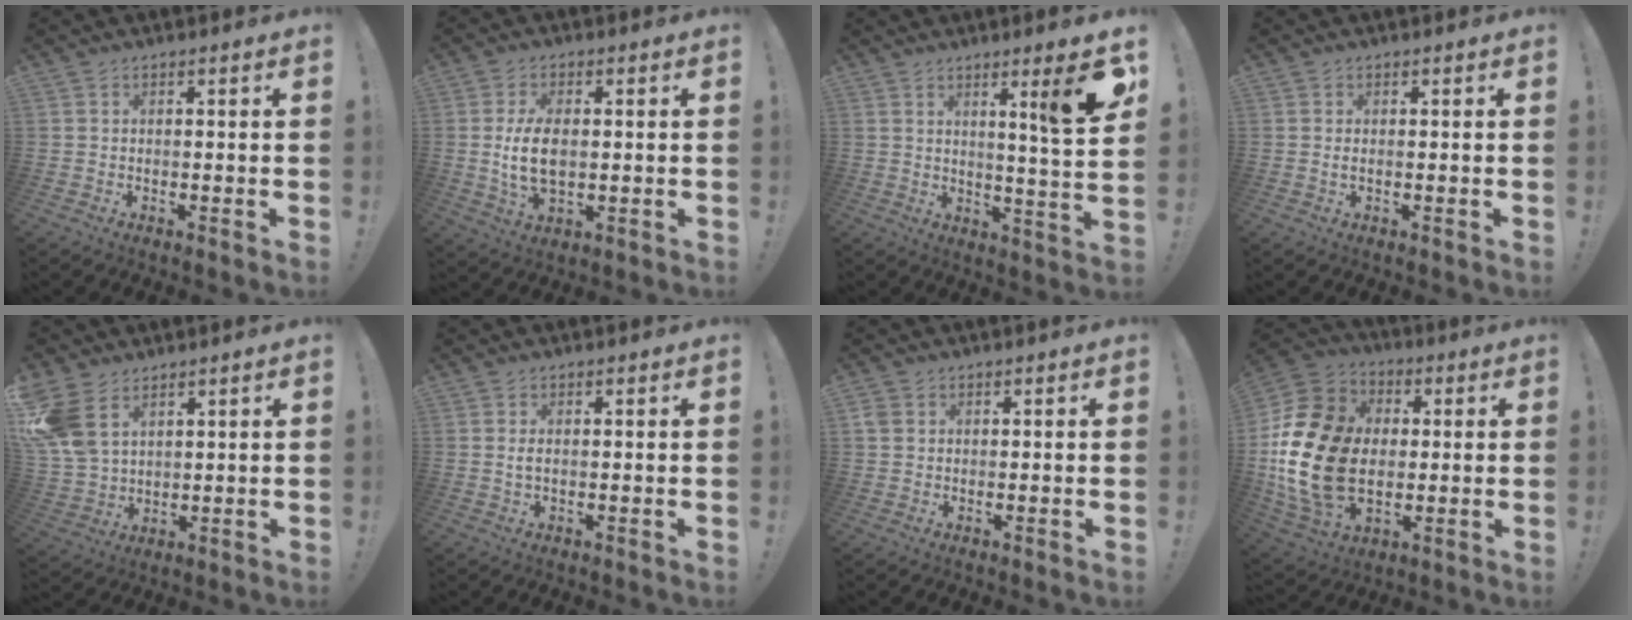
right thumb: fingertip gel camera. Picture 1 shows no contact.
{"total": 9.8, "force": [-0.1, 5.3, 8.2], "torque": [-0.143, -0.014, -0.005]}
{"total": 10.4, "force": [5.3, -1.1, 8.9], "torque": [-0.114, -0.041, 0.066]}
{"total": 1.0, "force": [0.0, 0.2, 0.9], "torque": [-0.012, 0.000, -0.003]}
{"total": 11.1, "force": [5.6, 7.3, 6.2], "torque": [-0.122, -0.017, 0.118]}
{"total": 1.7, "force": [0.0, 0.6, 1.6], "torque": [-0.024, 0.000, -0.002]}
{"total": 2.6, "force": [1.0, 2.1, 1.1], "torque": [-0.021, 0.005, 0.020]}
{"total": 24.4, "force": [-1.0, 17.4, 17.0], "torque": [-0.332, 0.021, -0.007]}